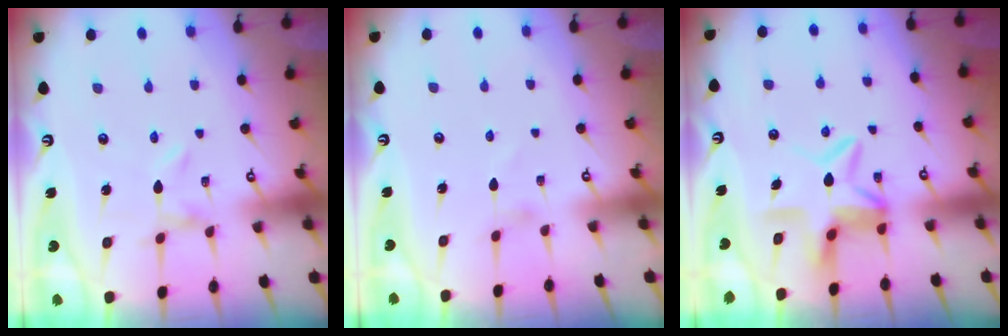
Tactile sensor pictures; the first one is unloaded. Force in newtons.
{"total": 1.5, "press": 1.5, "slide": 0.4}
{"total": 8.6, "press": 8.5, "slide": 1.0}